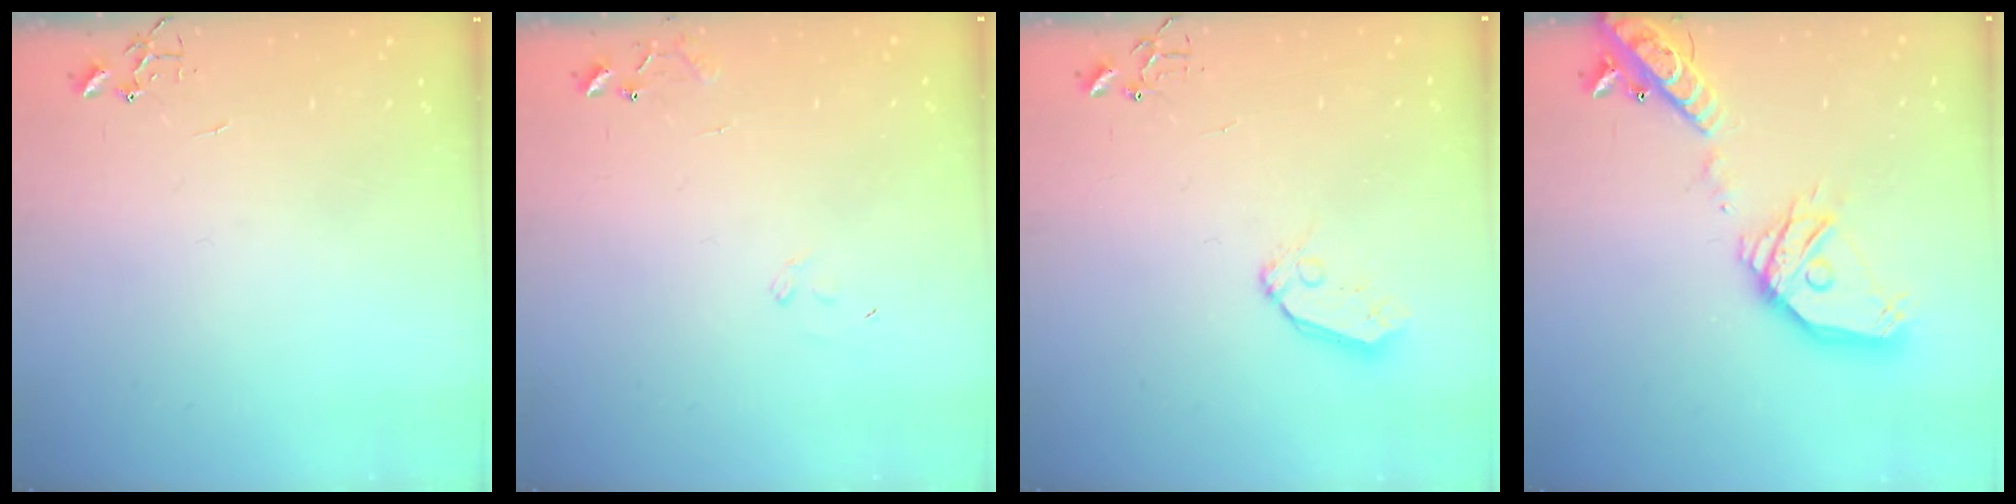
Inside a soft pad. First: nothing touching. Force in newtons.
{"total": 7.6, "press": 7.6, "slide": 0.7}
{"total": 6.9, "press": 6.9, "slide": 0.5}
{"total": 21.9, "press": 21.6, "slide": 3.8}